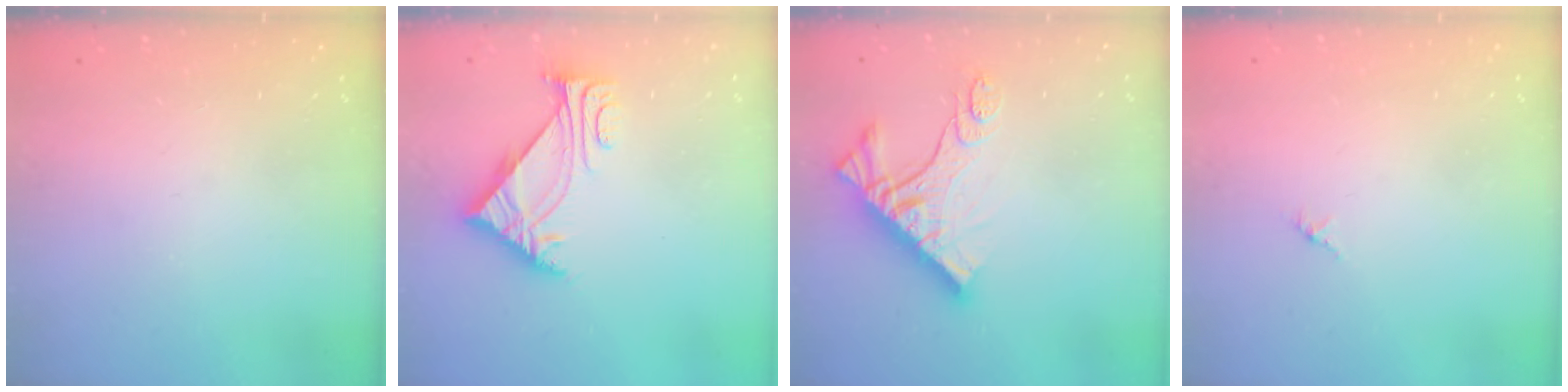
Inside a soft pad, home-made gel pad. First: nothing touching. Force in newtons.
{"total": 5.8, "press": 5.8, "slide": 1.0}
{"total": 12.7, "press": 12.7, "slide": 1.2}
{"total": 1.4, "press": 1.4, "slide": 0.4}